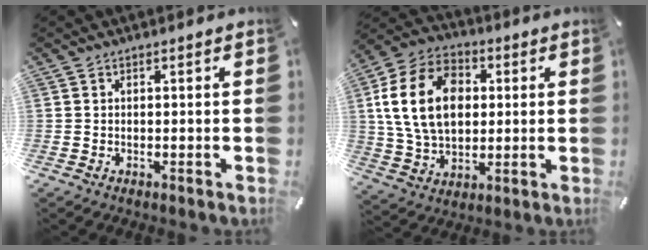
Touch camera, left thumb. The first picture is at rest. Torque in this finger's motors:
{"motor_torque": [0.76, 1.40, 1.57, -1.20, 0.33]}